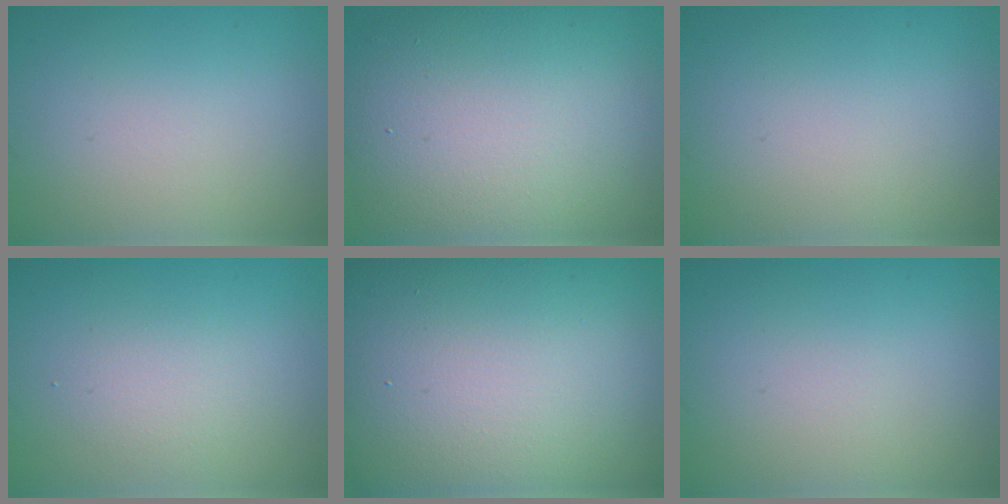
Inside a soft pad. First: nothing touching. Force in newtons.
{"total": 14.6, "press": 14.5, "slide": 0.9}
{"total": 0.0}
{"total": 1.7, "press": 1.7, "slide": 0.1}
{"total": 24.8, "press": 24.8, "slide": 0.9}
{"total": 0.0}